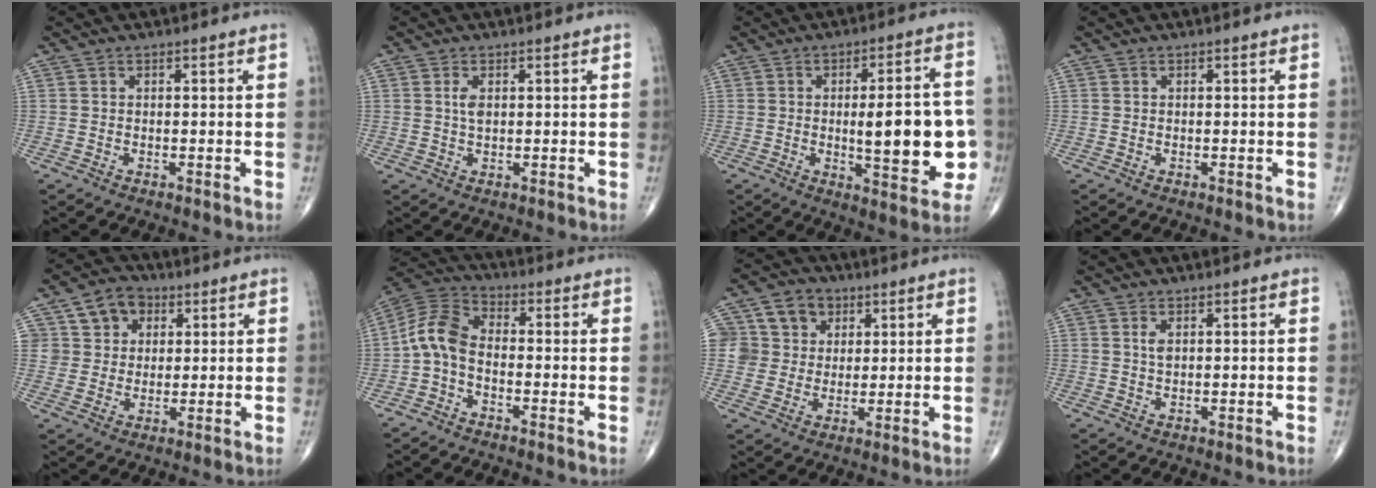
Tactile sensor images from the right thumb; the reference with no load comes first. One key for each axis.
{"total": 2.1, "fx": 0.5, "fy": 1.1, "fz": 1.7, "tx": -0.033, "ty": -0.002, "tz": 0.011}
{"total": 16.3, "fx": -1.6, "fy": 5.2, "fz": 15.4, "tx": -0.189, "ty": 0.009, "tz": -0.016}
{"total": 0.0}
{"total": 8.2, "fx": 3.2, "fy": 7.0, "fz": 2.9, "tx": -0.010, "ty": -0.004, "tz": 0.051}
{"total": 7.8, "fx": -1.8, "fy": 4.6, "fz": 6.0, "tx": -0.119, "ty": 0.030, "tz": -0.053}
{"total": 10.5, "fx": 3.5, "fy": 9.4, "fz": 3.3, "tx": -0.029, "ty": 0.010, "tz": 0.058}
{"total": 1.4, "fx": 0.5, "fy": 0.7, "fz": 1.1, "tx": -0.021, "ty": 0.001, "tz": 0.012}